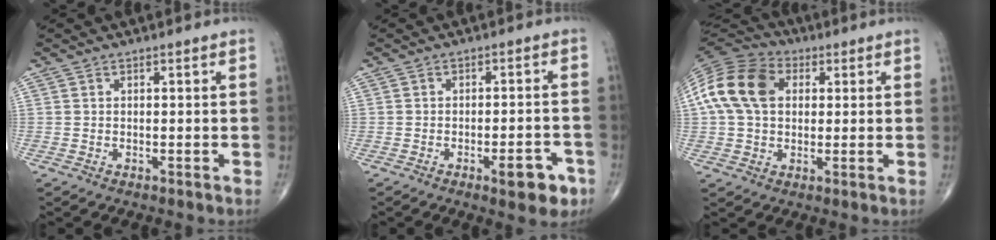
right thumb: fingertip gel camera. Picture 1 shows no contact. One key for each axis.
{"total": 6.6, "fx": -3.4, "fy": 2.3, "fz": 5.2, "tx": -0.050, "ty": 0.016, "tz": -0.040}
{"total": 14.7, "fx": 2.9, "fy": 10.5, "fz": 9.8, "tx": -0.183, "ty": 0.023, "tz": 0.043}